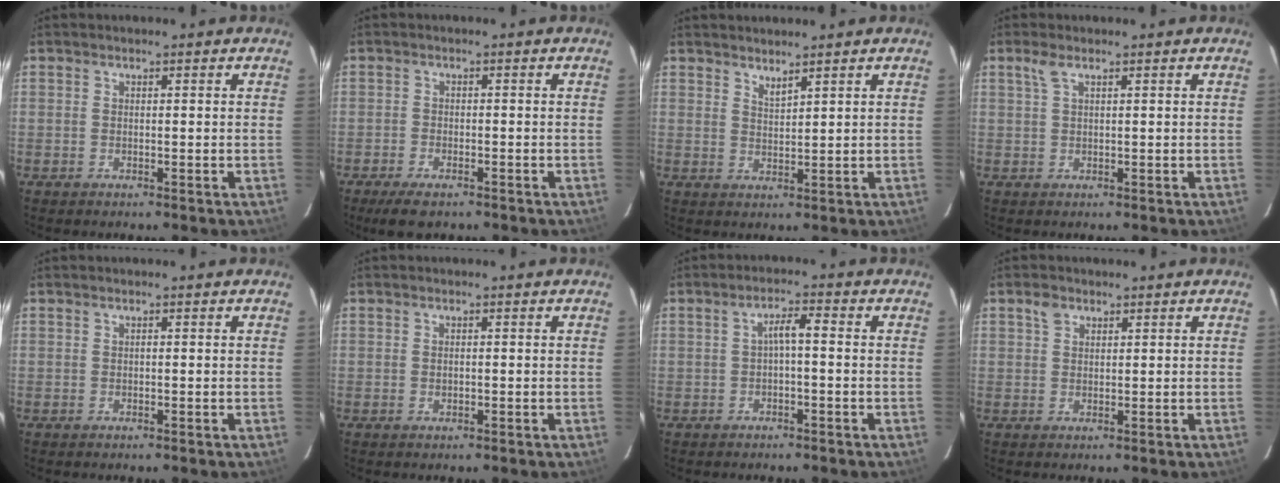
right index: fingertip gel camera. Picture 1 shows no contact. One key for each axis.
{"total": 5.2, "fx": -3.8, "fy": 1.9, "fz": 2.8, "tx": -0.072, "ty": -0.015, "tz": -0.066}
{"total": 2.1, "fx": 1.9, "fy": 0.2, "fz": 0.9, "tx": -0.015, "ty": 0.000, "tz": 0.033}
{"total": 1.7, "fx": 1.0, "fy": 0.3, "fz": 1.4, "tx": -0.031, "ty": 0.006, "tz": 0.021}
{"total": 0.0}
{"total": 0.8, "fx": -0.1, "fy": 0.6, "fz": 0.5, "tx": -0.008, "ty": 0.000, "tz": -0.002}
{"total": 2.8, "fx": -0.6, "fy": 0.5, "fz": 2.7, "tx": -0.051, "ty": 0.010, "tz": -0.008}
{"total": 2.2, "fx": 1.2, "fy": 1.6, "fz": 0.9, "tx": -0.017, "ty": 0.008, "tz": 0.022}